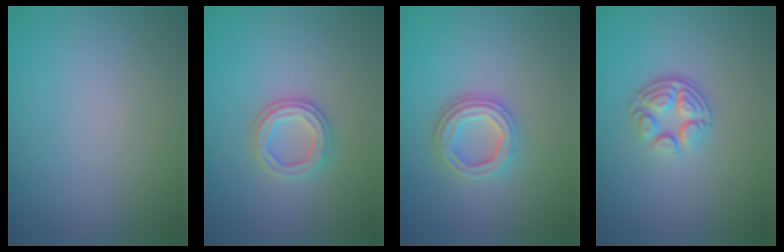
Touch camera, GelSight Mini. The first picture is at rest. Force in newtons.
{"total": 2.6, "press": 2.5, "slide": 0.7}
{"total": 4.2, "press": 3.2, "slide": 2.7}
{"total": 4.0, "press": 2.6, "slide": 3.0}